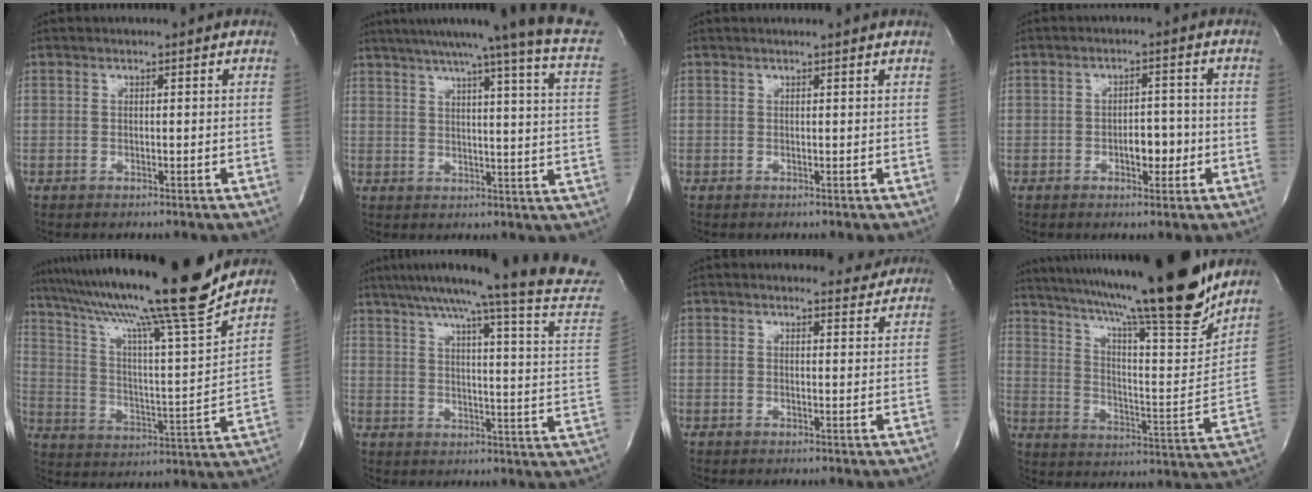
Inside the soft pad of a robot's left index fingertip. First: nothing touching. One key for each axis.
{"total": 23.2, "fx": 19.4, "fy": -1.1, "fz": 12.6, "tx": -0.187, "ty": -0.046, "tz": 0.231}
{"total": 2.2, "fx": 2.1, "fy": -0.2, "fz": 0.5, "tx": -0.009, "ty": 0.010, "tz": 0.023}
{"total": 4.0, "fx": -1.2, "fy": 1.9, "fz": 3.2, "tx": -0.042, "ty": 0.006, "tz": -0.014}
{"total": 22.7, "fx": 19.0, "fy": -1.5, "fz": 12.3, "tx": -0.213, "ty": -0.026, "tz": 0.298}
{"total": 23.1, "fx": 20.2, "fy": -2.8, "fz": 10.8, "tx": -0.169, "ty": -0.074, "tz": 0.255}
{"total": 2.9, "fx": 2.9, "fy": 0.5, "fz": -0.2, "tx": -0.005, "ty": -0.010, "tz": 0.027}
{"total": 27.4, "fx": 22.2, "fy": 1.9, "fz": 15.8, "tx": -0.268, "ty": -0.034, "tz": 0.320}